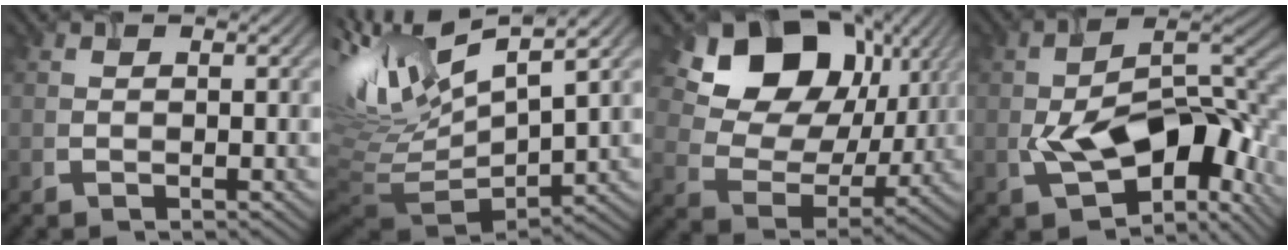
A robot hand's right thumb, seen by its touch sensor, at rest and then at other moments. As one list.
[{"total": 14.8, "force": [5.1, 5.9, 12.6], "torque": [-0.280, -0.002, 0.121]}, {"total": 17.1, "force": [7.7, 12.1, 9.4], "torque": [-0.191, 0.032, 0.128]}, {"total": 14.0, "force": [-3.8, 7.3, 11.4], "torque": [-0.191, -0.016, -0.063]}]